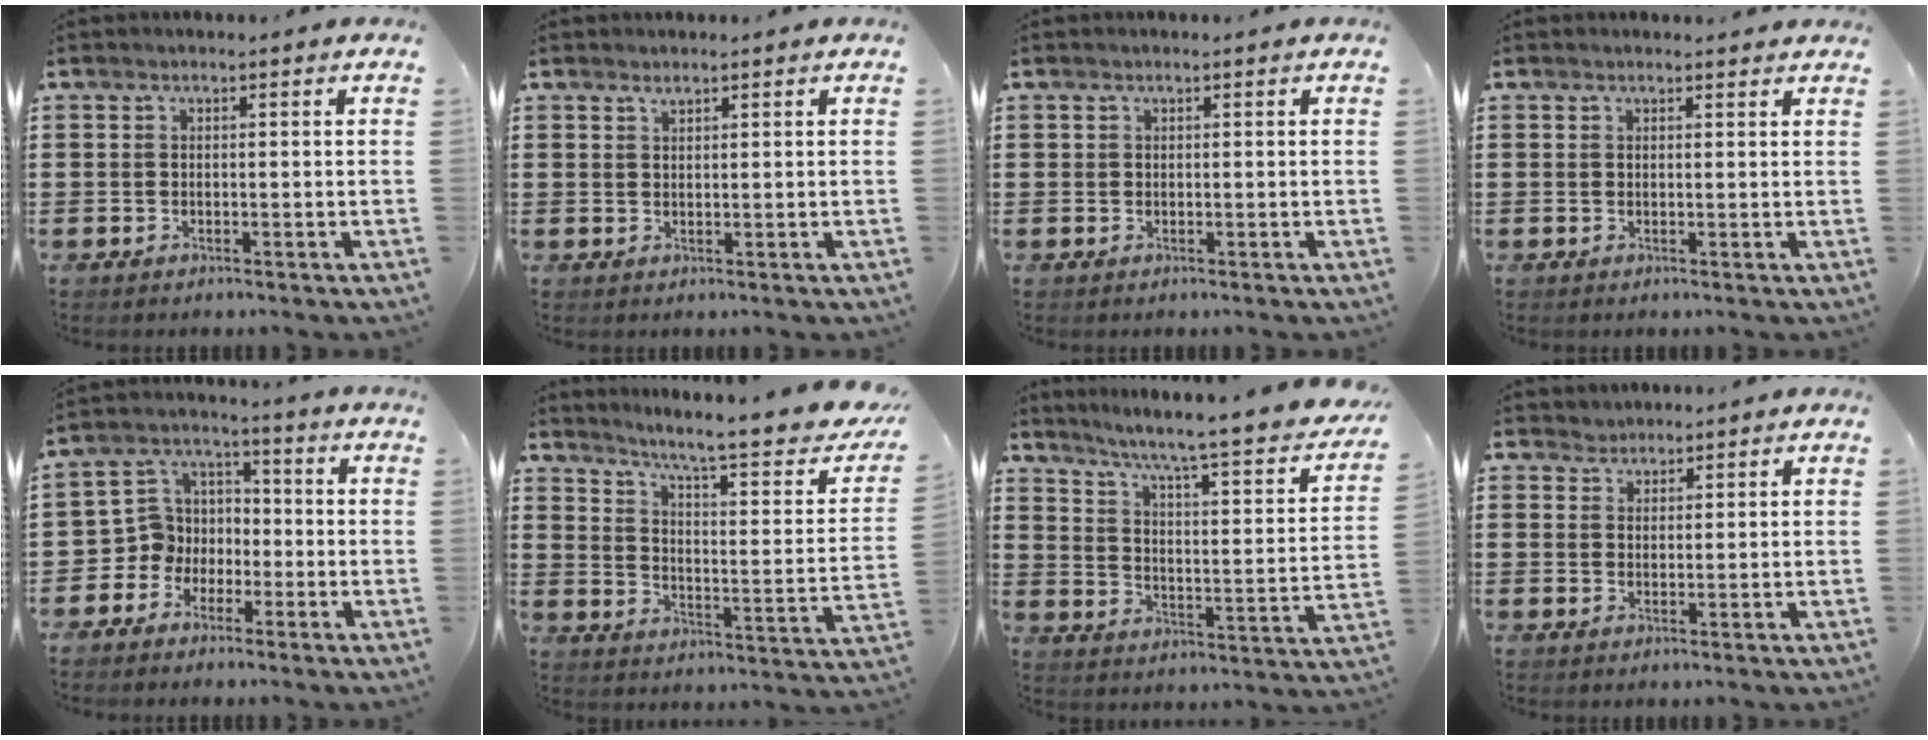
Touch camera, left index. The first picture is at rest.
{"total": 0.8, "force": [0.7, 0.1, 0.4], "torque": [-0.009, 0.000, 0.013]}
{"total": 0.0}
{"total": 0.7, "force": [0.7, 0.1, 0.1], "torque": [-0.003, 0.000, 0.014]}
{"total": 6.1, "force": [-2.5, 5.5, 0.5], "torque": [-0.044, 0.006, -0.053]}
{"total": 8.2, "force": [6.4, 0.1, 5.1], "torque": [-0.108, -0.050, 0.096]}
{"total": 6.0, "force": [4.6, -0.3, 3.8], "torque": [-0.088, -0.049, 0.062]}
{"total": 2.0, "force": [1.8, 0.9, -0.2], "torque": [-0.004, 0.007, 0.036]}